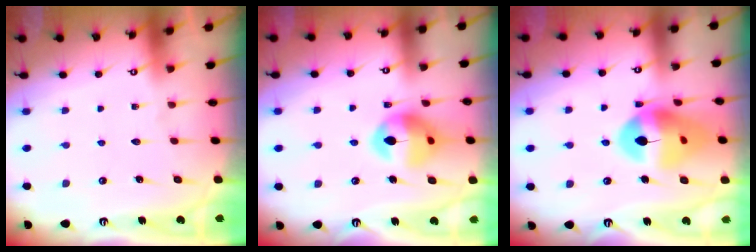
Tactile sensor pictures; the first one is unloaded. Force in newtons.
{"total": 14.1, "press": 14.0, "slide": 1.5}
{"total": 17.1, "press": 17.0, "slide": 1.9}